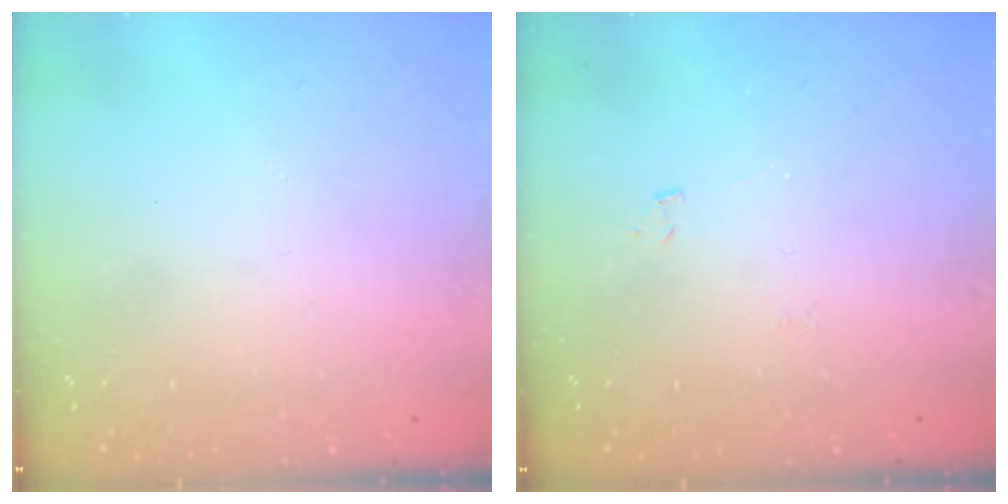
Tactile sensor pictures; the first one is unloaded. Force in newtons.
{"total": 4.1, "press": 4.1, "slide": 0.4}